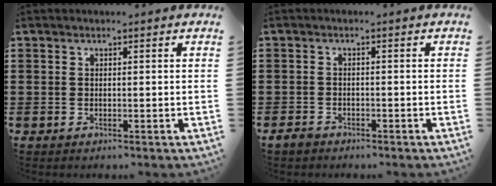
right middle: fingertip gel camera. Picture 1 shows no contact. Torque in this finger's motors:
{"motor_torque": [0.16, 0.19, 0.16, 0.03]}